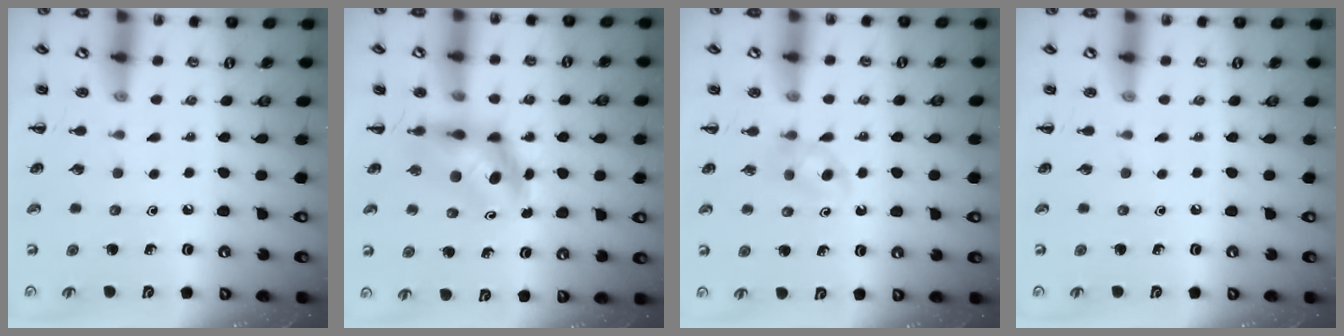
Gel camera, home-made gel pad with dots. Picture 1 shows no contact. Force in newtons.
{"total": 4.9, "press": 4.8, "slide": 1.1}
{"total": 3.5, "press": 3.2, "slide": 1.5}
{"total": 0.0}